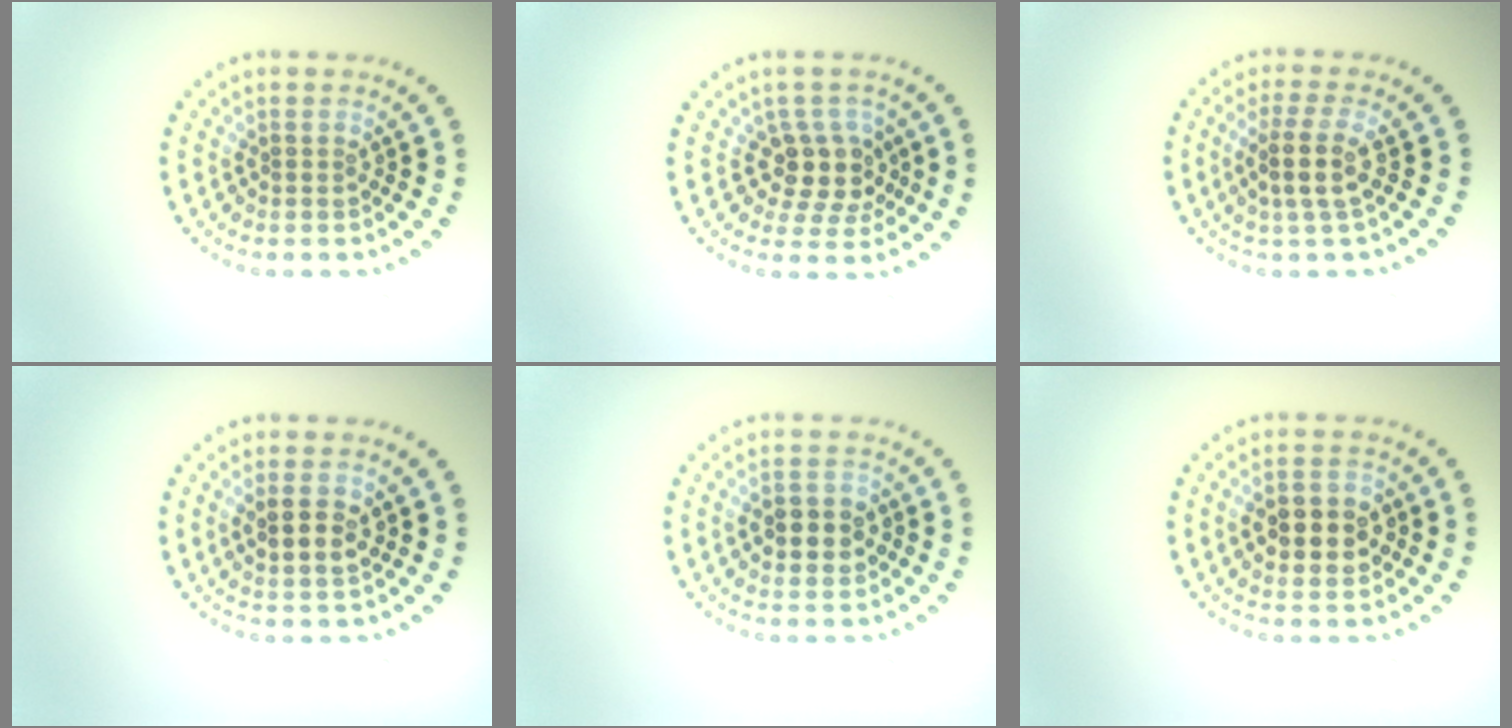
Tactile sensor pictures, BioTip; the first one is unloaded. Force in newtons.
{"total": 3.6, "press": 2.9, "slide": 2.2}
{"total": 2.9, "press": 2.3, "slide": 1.7}
{"total": 2.7, "press": 2.7, "slide": 0.6}
{"total": 3.0, "press": 3.0, "slide": 0.2}
{"total": 4.6, "press": 4.6, "slide": 0.3}